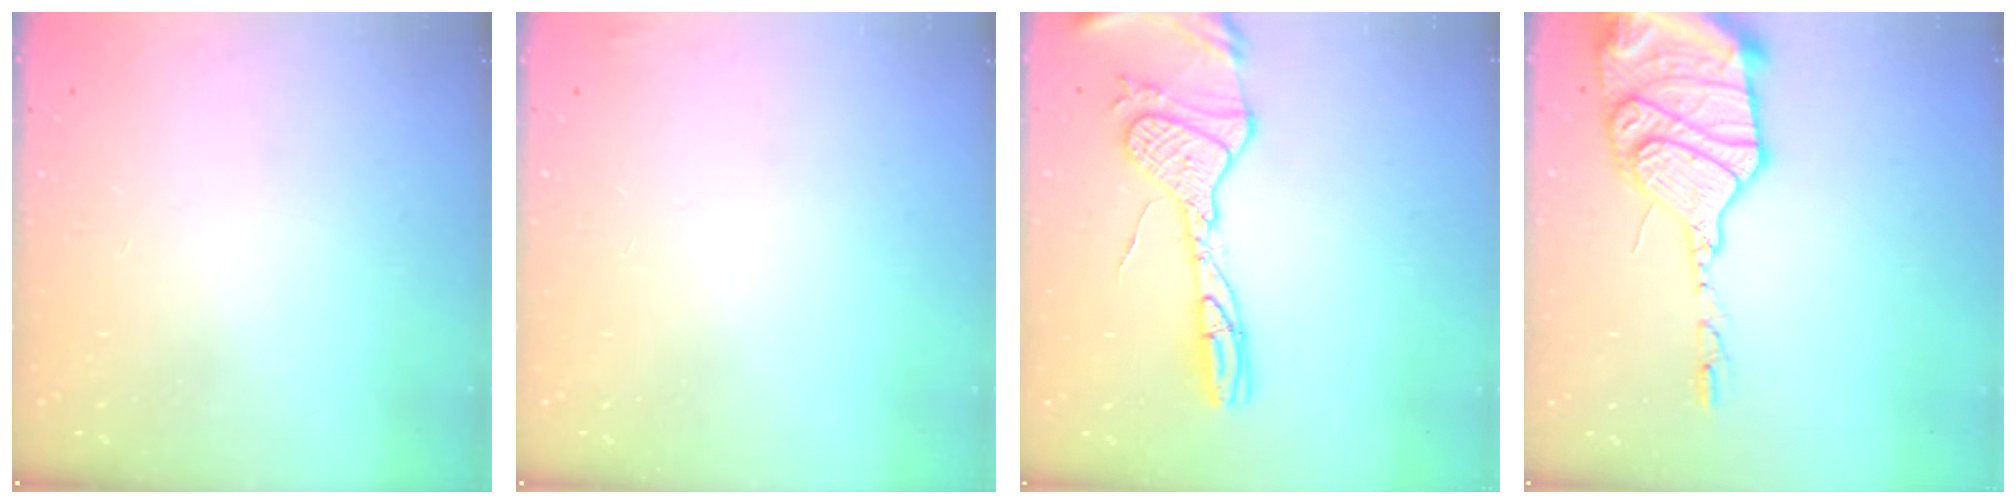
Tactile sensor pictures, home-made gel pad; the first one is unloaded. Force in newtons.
{"total": 2.3, "press": 2.2, "slide": 0.8}
{"total": 17.0, "press": 17.0, "slide": 1.6}
{"total": 20.5, "press": 19.8, "slide": 5.4}